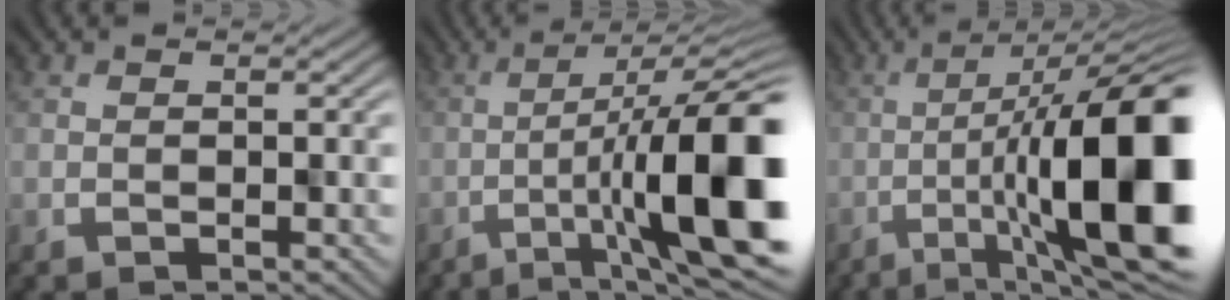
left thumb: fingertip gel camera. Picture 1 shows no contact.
{"total": 14.8, "force": [-2.4, 4.7, 13.8], "torque": [-0.214, -0.023, -0.020]}
{"total": 17.4, "force": [-2.3, 6.3, 16.0], "torque": [-0.240, -0.021, -0.018]}